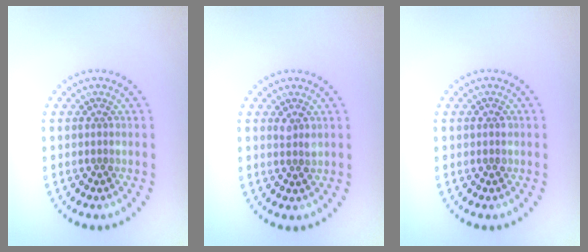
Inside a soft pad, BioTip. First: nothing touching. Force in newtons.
{"total": 1.1, "press": 1.1, "slide": 0.4}
{"total": 1.0, "press": 0.9, "slide": 0.2}